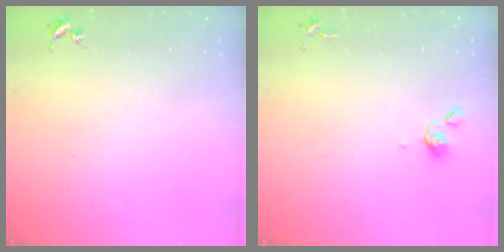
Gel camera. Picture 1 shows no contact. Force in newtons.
{"total": 4.4, "press": 4.3, "slide": 0.8}